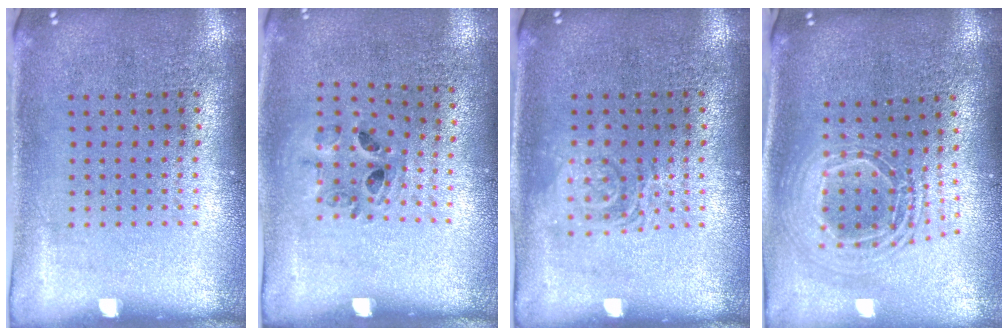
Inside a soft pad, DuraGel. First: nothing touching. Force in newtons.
{"total": 0.9, "press": 0.8, "slide": 0.2}
{"total": 1.1, "press": 1.1, "slide": 0.2}
{"total": 2.1, "press": 1.7, "slide": 1.3}